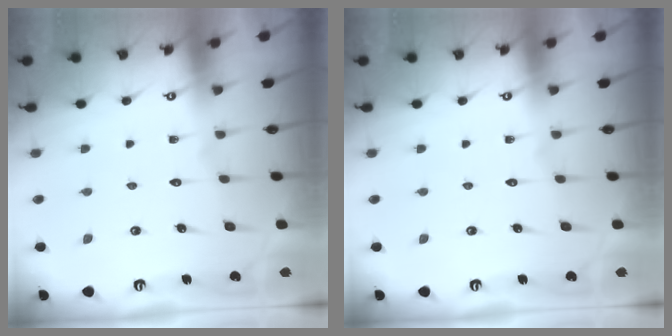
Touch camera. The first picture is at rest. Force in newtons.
{"total": 0.0}